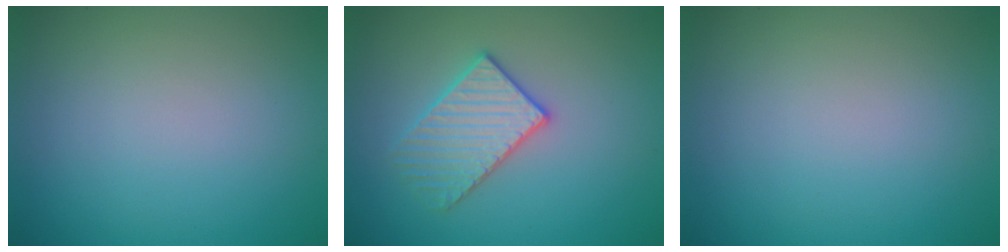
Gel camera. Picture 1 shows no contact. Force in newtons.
{"total": 3.2, "press": 3.1, "slide": 0.6}
{"total": 0.0}